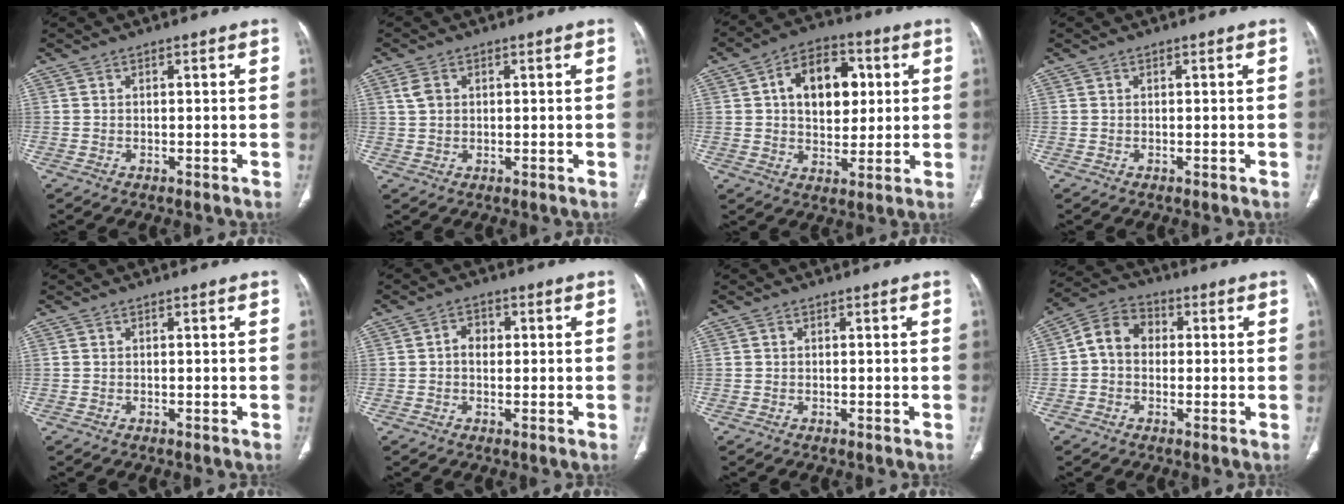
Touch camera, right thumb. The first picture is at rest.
{"total": 2.8, "force": [1.0, 2.0, 1.7], "torque": [-0.033, 0.002, 0.025]}
{"total": 13.6, "force": [2.9, 9.0, 9.9], "torque": [-0.113, 0.006, 0.042]}
{"total": 0.0}
{"total": 0.0}
{"total": 3.1, "force": [0.1, 2.4, 2.0], "torque": [-0.020, 0.010, -0.004]}
{"total": 0.0}
{"total": 7.4, "force": [0.1, 6.0, 4.3], "torque": [-0.060, 0.024, -0.012]}